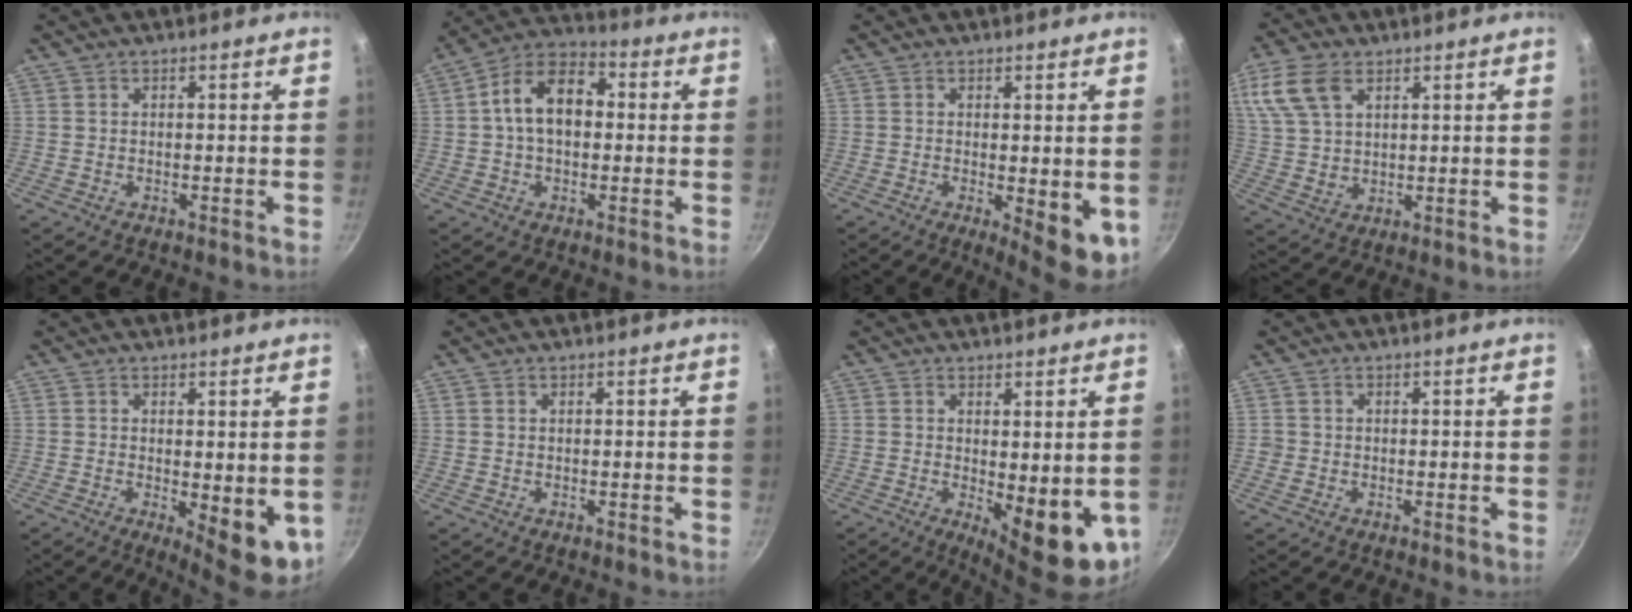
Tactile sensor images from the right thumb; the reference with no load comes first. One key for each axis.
{"total": 12.0, "fx": 0.9, "fy": 7.8, "fz": 9.0, "tx": -0.119, "ty": 0.034, "tz": -0.004}
{"total": 7.6, "fx": -1.1, "fy": 2.7, "fz": 7.1, "tx": -0.080, "ty": -0.008, "tz": -0.006}
{"total": 11.9, "fx": 5.6, "fy": 7.3, "fz": 7.7, "tx": -0.156, "ty": -0.001, "tz": 0.115}
{"total": 8.4, "fx": -0.9, "fy": 3.2, "fz": 7.7, "tx": -0.085, "ty": -0.009, "tz": -0.003}
{"total": 0.0}
{"total": 10.5, "fx": -1.1, "fy": 4.2, "fz": 9.6, "tx": -0.107, "ty": -0.011, "tz": -0.001}
{"total": 1.0, "fx": -0.3, "fy": 1.0, "fz": 0.2, "tx": -0.002, "ty": 0.001, "tz": -0.007}